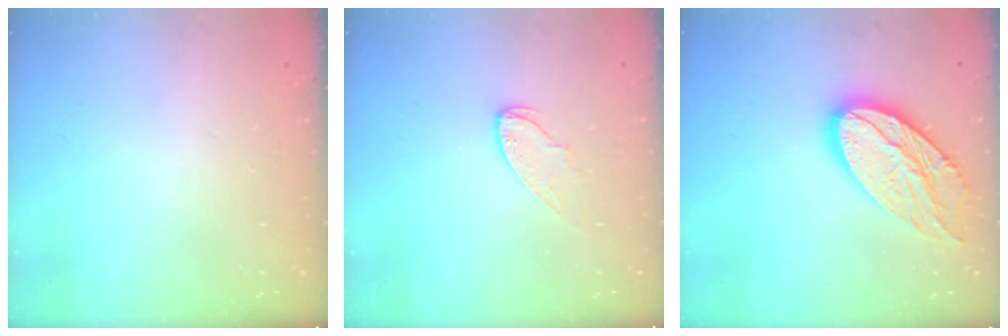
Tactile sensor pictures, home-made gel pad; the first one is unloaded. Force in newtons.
{"total": 5.6, "press": 5.6, "slide": 0.1}
{"total": 18.8, "press": 18.7, "slide": 1.6}